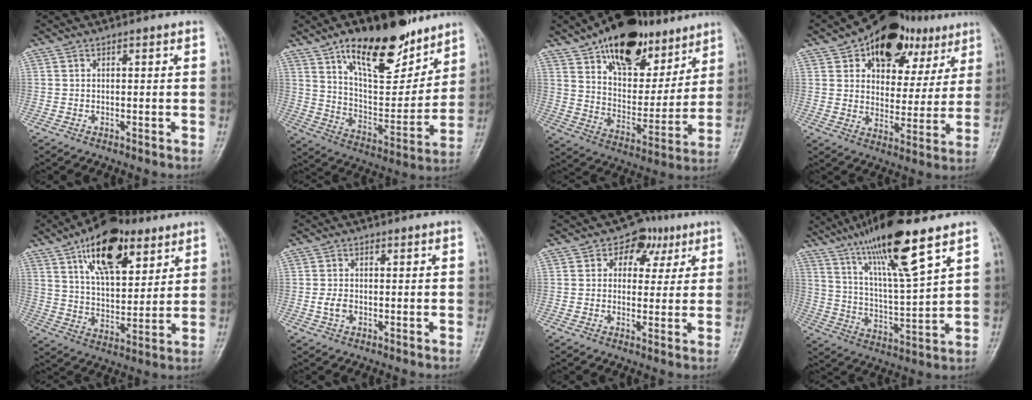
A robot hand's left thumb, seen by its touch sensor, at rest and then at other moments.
{"total": 21.1, "force": [13.8, 8.7, 13.4], "torque": [-0.161, -0.077, 0.232]}
{"total": 22.5, "force": [14.4, 11.7, 12.8], "torque": [-0.150, -0.055, 0.236]}
{"total": 19.6, "force": [10.5, 11.9, 11.6], "torque": [-0.099, -0.017, 0.152]}
{"total": 18.0, "force": [9.6, 8.9, 12.3], "torque": [-0.157, -0.031, 0.162]}
{"total": 2.5, "force": [-0.5, 1.8, 1.7], "torque": [-0.030, 0.003, -0.010]}
{"total": 6.9, "force": [3.0, 5.4, 3.0], "torque": [0.003, 0.000, 0.035]}
{"total": 17.1, "force": [11.0, 2.3, 12.9], "torque": [-0.222, -0.050, 0.200]}